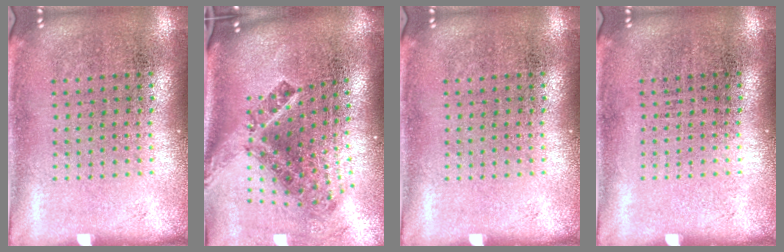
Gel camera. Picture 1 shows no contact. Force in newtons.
{"total": 2.7, "press": 1.6, "slide": 2.1}
{"total": 0.0}
{"total": 0.0}